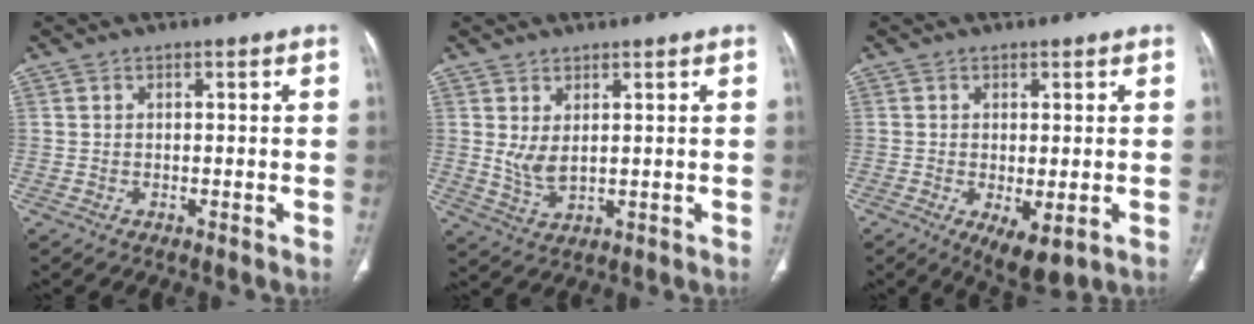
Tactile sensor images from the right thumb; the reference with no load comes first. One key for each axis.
{"total": 4.2, "fx": 1.2, "fy": 1.8, "fz": 3.5, "tx": -0.071, "ty": -0.017, "tz": 0.036}
{"total": 6.4, "fx": -1.9, "fy": 2.6, "fz": 5.6, "tx": -0.091, "ty": -0.016, "tz": -0.018}